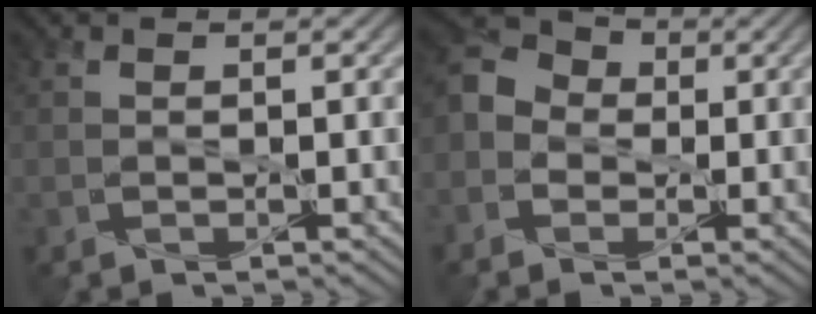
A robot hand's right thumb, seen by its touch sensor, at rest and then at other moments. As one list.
[{"total": 6.2, "force": [-1.3, 5.2, 3.2], "torque": [-0.099, 0.005, -0.036]}]